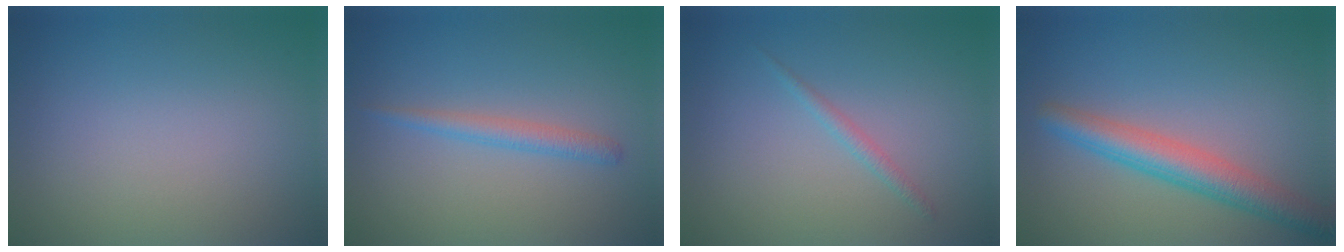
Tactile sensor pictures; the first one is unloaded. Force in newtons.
{"total": 1.7, "press": 1.7, "slide": 0.0}
{"total": 1.0, "press": 1.0, "slide": 0.1}
{"total": 4.5, "press": 4.5, "slide": 0.2}